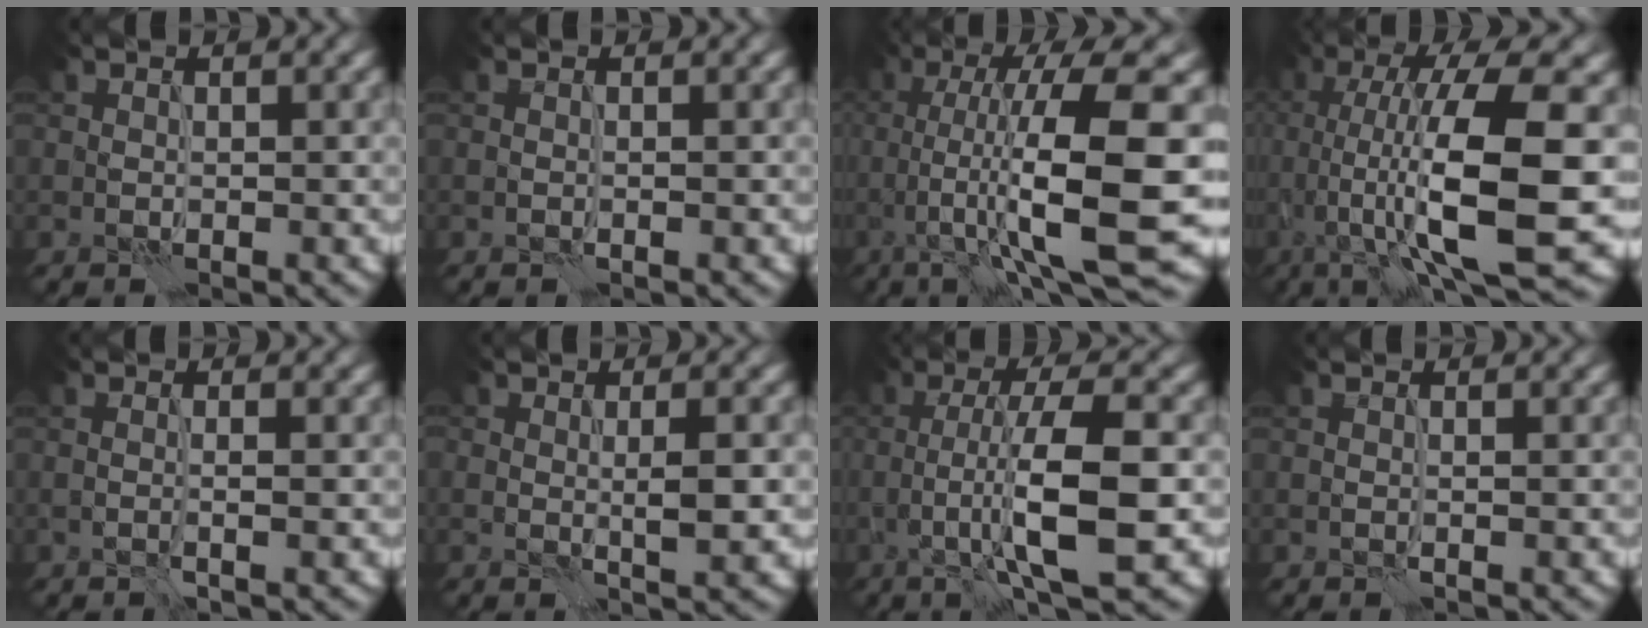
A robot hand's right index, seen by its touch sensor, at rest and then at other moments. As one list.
[{"total": 0.0}, {"total": 12.6, "force": [-1.9, 3.2, 12.0], "torque": [-0.172, 0.003, -0.030]}, {"total": 13.8, "force": [-1.6, 4.5, 12.9], "torque": [-0.205, -0.001, -0.029]}, {"total": 1.0, "force": [-0.4, 0.2, 0.9], "torque": [-0.014, 0.003, -0.011]}, {"total": 2.1, "force": [-0.1, 0.5, 2.0], "torque": [-0.029, -0.003, -0.001]}, {"total": 8.3, "force": [-1.6, 2.0, 7.9], "torque": [-0.118, 0.006, -0.030]}, {"total": 0.0}]